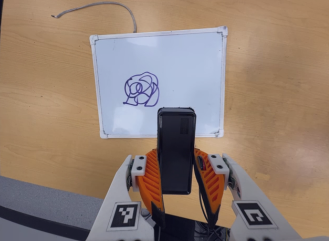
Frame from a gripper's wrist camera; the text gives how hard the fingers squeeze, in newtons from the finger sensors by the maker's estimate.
{"total": 4.1, "left": 2.6, "right": 5.6}